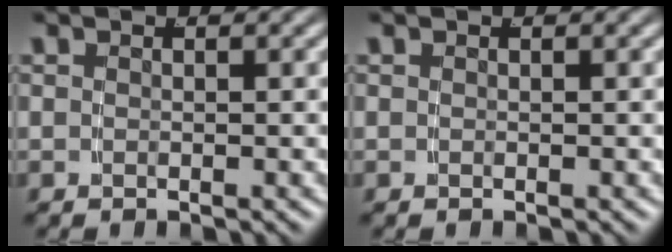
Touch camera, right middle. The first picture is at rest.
{"total": 0.0}